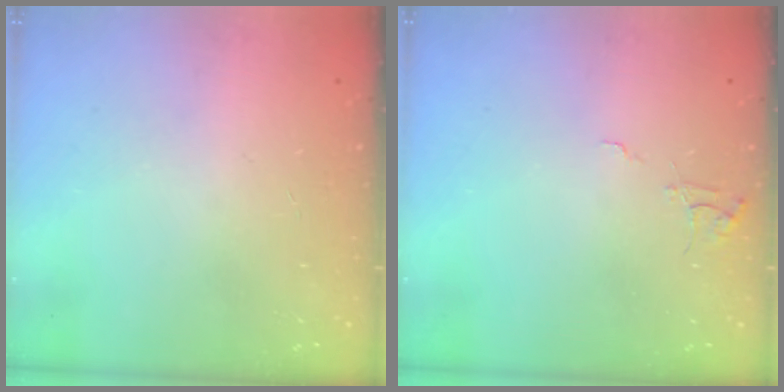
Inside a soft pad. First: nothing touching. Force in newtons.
{"total": 4.2, "press": 4.1, "slide": 0.4}